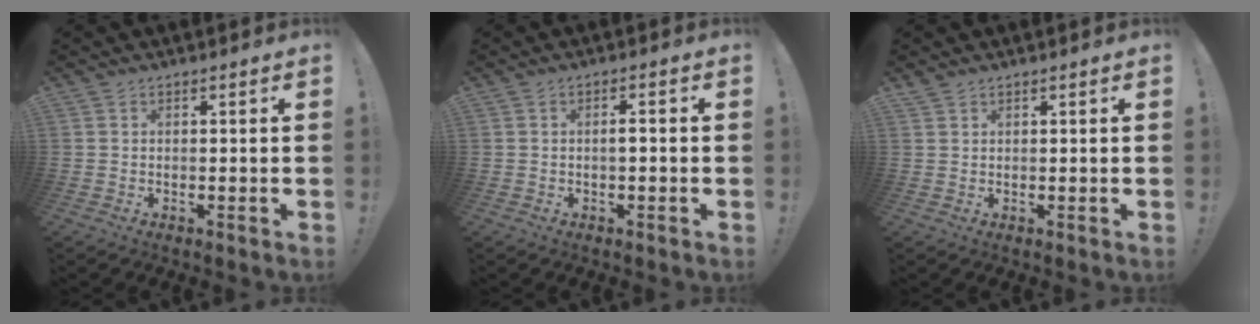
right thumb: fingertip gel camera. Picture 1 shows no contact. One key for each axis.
{"total": 1.8, "fx": -0.5, "fy": 0.3, "fz": 1.7, "tx": -0.024, "ty": 0.002, "tz": -0.014}
{"total": 1.4, "fx": 1.2, "fy": 0.6, "fz": 0.4, "tx": -0.004, "ty": -0.004, "tz": 0.022}